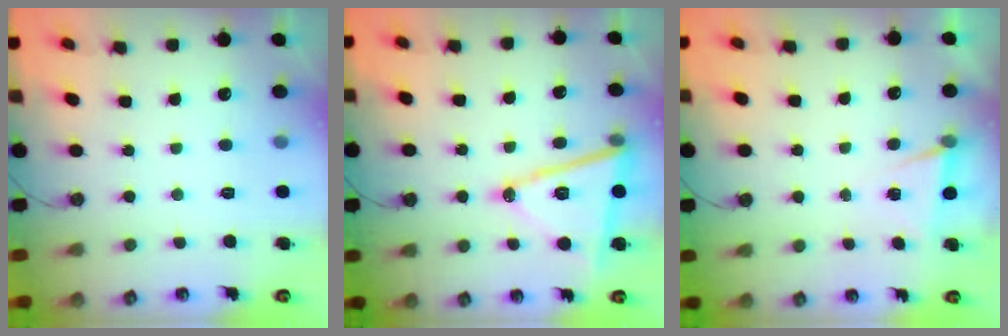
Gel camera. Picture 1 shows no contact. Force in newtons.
{"total": 14.6, "press": 14.1, "slide": 3.8}
{"total": 4.9, "press": 2.0, "slide": 4.5}